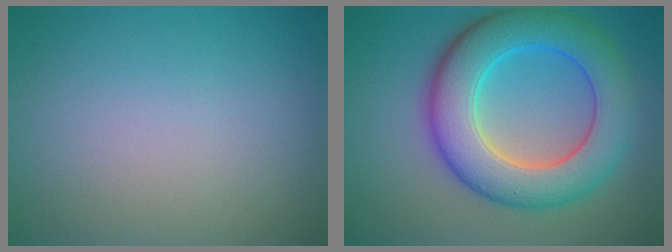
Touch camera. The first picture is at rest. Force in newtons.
{"total": 9.3, "press": 9.3, "slide": 0.1}